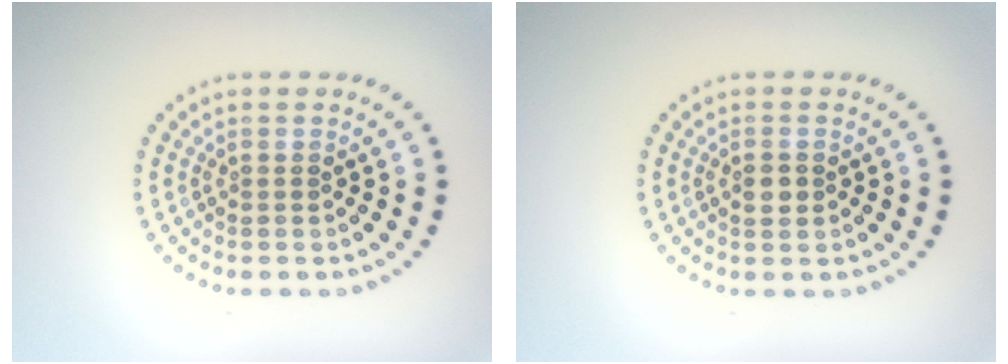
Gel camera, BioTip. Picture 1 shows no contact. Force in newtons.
{"total": 1.2, "press": 1.1, "slide": 0.4}